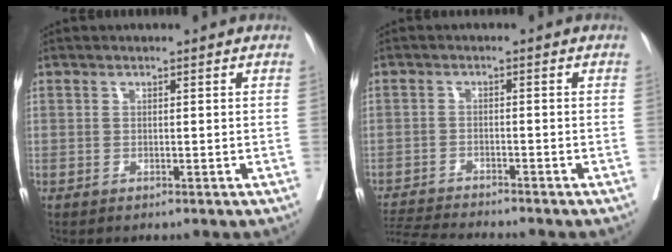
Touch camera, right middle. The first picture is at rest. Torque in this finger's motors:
{"motor_torque": [0.28, -0.45, 0.04, 0.01]}